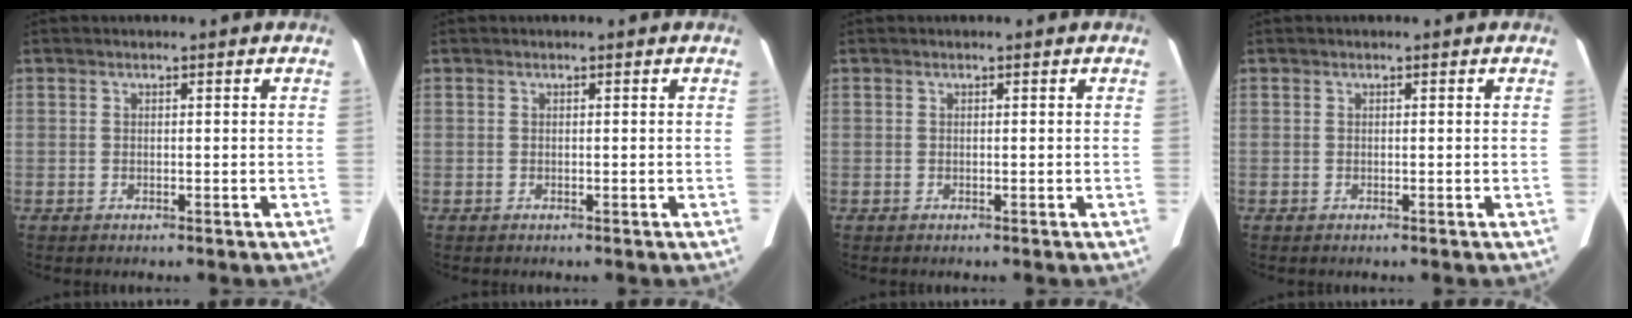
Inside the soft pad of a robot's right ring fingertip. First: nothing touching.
{"total": 0.0}
{"total": 0.0}
{"total": 0.0}